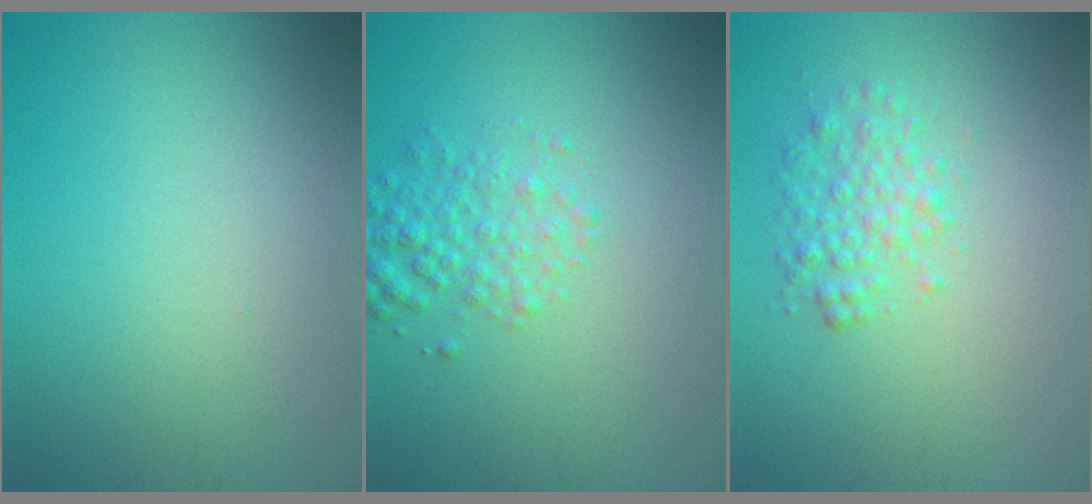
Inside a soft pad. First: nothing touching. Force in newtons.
{"total": 2.7, "press": 2.7, "slide": 0.1}
{"total": 2.4, "press": 2.4, "slide": 0.1}